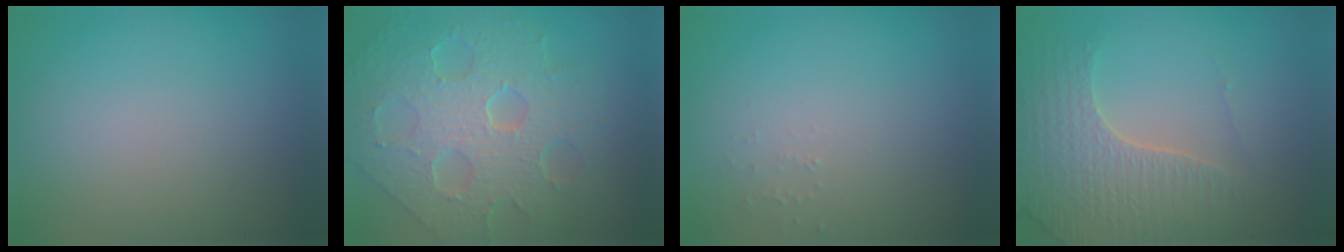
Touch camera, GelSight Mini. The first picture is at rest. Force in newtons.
{"total": 8.8, "press": 6.1, "slide": 6.4}
{"total": 0.5, "press": 0.5, "slide": 0.1}
{"total": 4.2, "press": 3.7, "slide": 1.8}